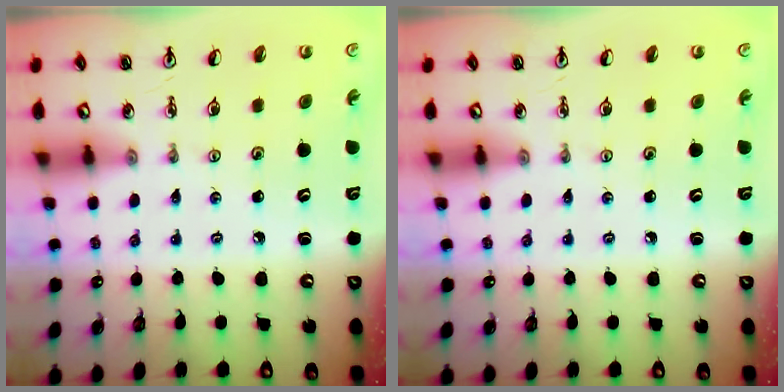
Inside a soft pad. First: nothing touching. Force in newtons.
{"total": 0.0}